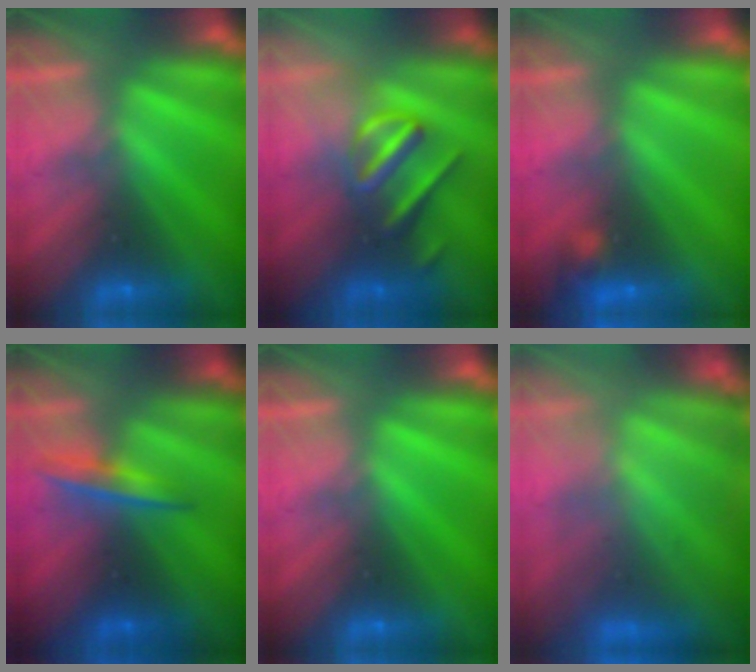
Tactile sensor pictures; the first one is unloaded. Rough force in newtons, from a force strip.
{"total": 3.0}
{"total": 3.2}
{"total": 1.4}
{"total": 0.0}
{"total": 7.5}